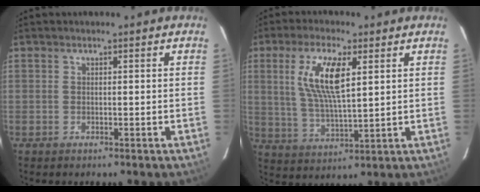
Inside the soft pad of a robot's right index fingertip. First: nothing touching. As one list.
[{"total": 10.9, "force": [3.5, 3.2, 9.8], "torque": [-0.194, 0.004, 0.072]}]